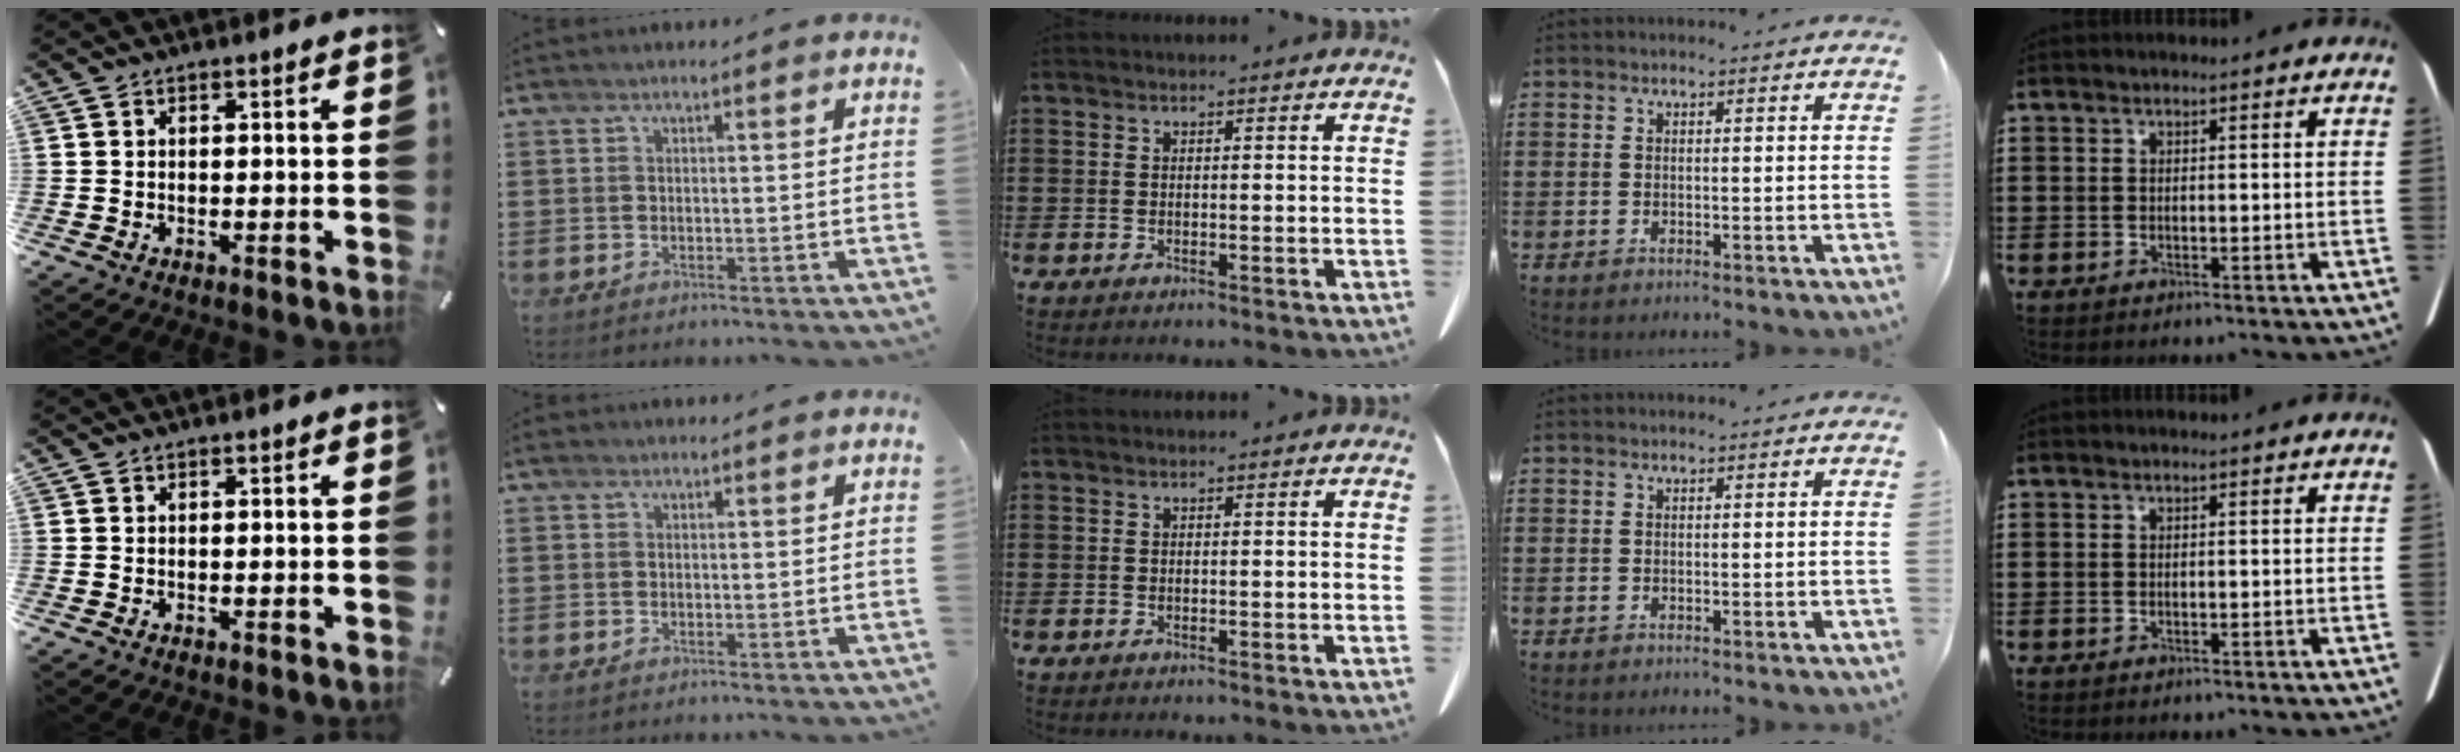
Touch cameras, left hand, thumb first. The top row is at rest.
{"index": {"total": 0.6, "force": [0.2, 0.6, 0.3], "torque": [-0.006, 0.006, 0.003]}}